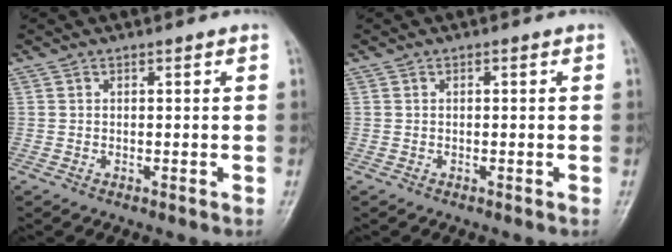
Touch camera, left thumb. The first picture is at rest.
{"total": 0.0}